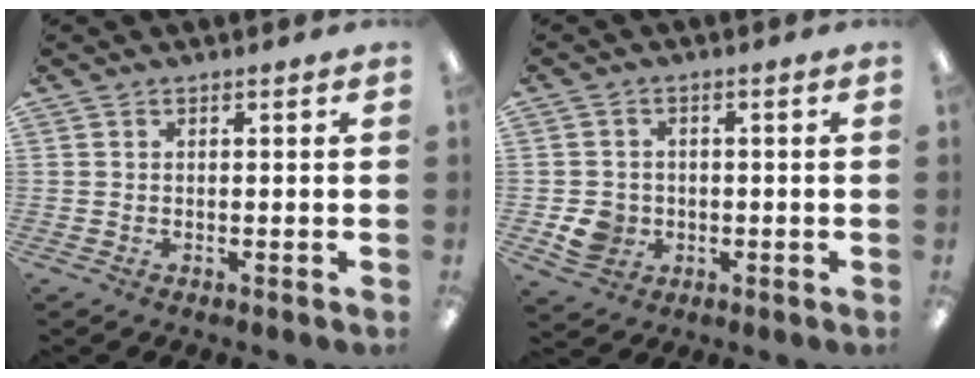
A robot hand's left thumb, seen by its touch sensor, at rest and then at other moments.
{"total": 5.5, "force": [-1.2, 5.0, 1.9], "torque": [-0.025, 0.008, -0.019]}